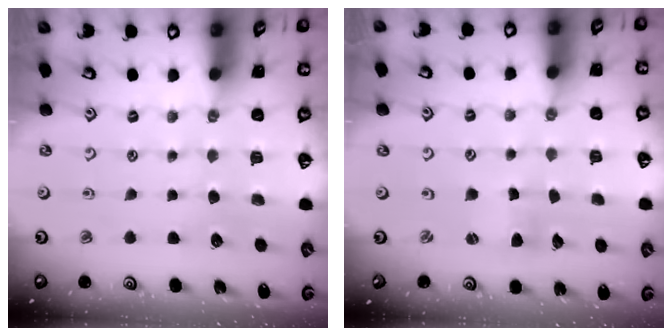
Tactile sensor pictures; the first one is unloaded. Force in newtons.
{"total": 0.8, "press": 0.8, "slide": 0.1}